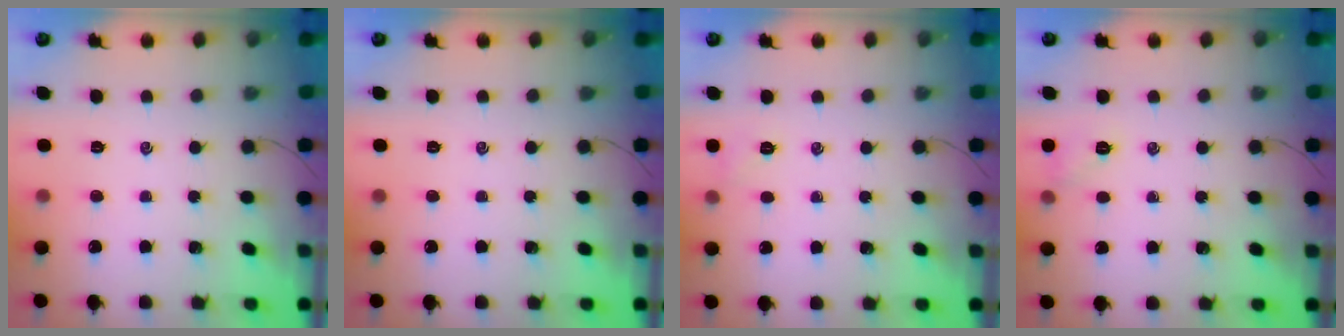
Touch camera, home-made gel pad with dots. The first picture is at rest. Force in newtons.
{"total": 0.0}
{"total": 4.8, "press": 4.6, "slide": 1.0}
{"total": 6.8, "press": 6.7, "slide": 1.2}